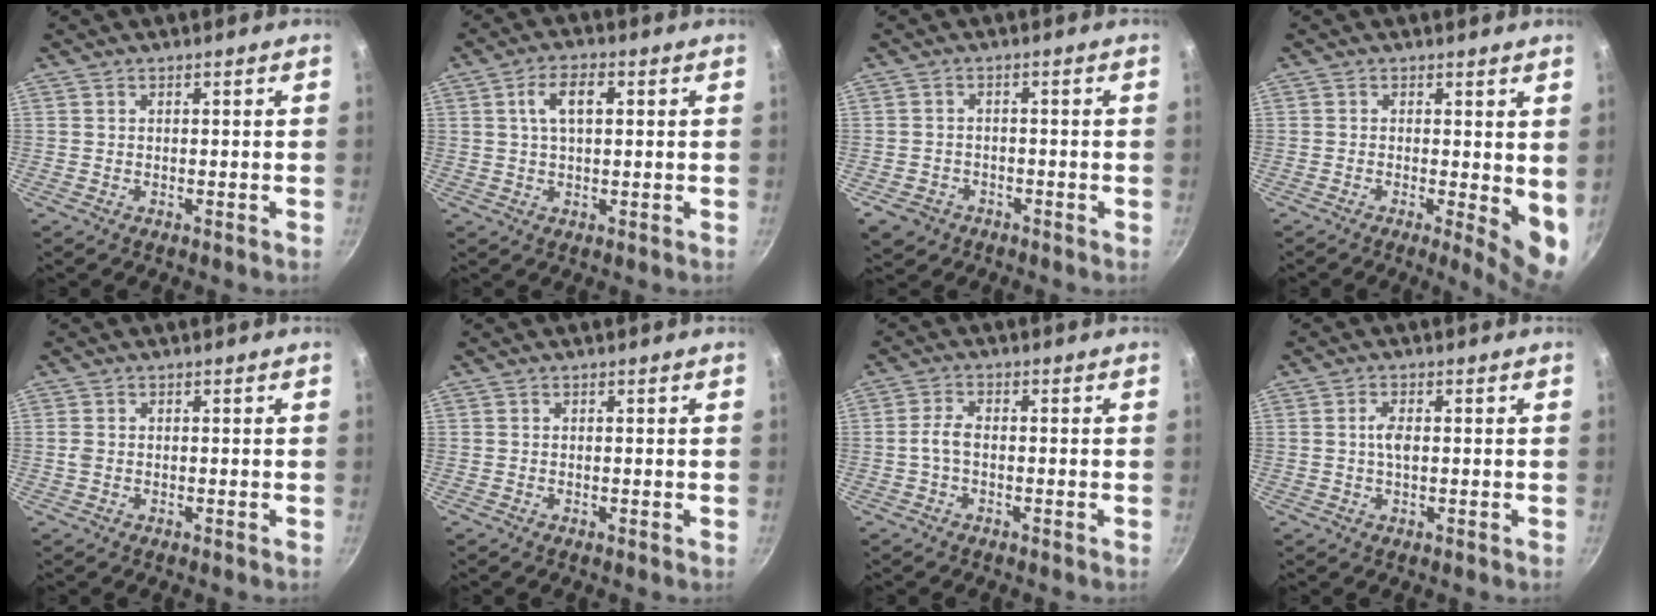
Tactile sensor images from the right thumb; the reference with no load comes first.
{"total": 5.8, "force": [1.4, 2.9, 4.8], "torque": [-0.077, 0.011, 0.023]}
{"total": 4.1, "force": [-2.1, 3.2, 1.4], "torque": [-0.022, 0.021, -0.030]}
{"total": 7.0, "force": [-0.2, 2.3, 6.6], "torque": [-0.079, -0.016, -0.002]}
{"total": 1.2, "force": [-0.2, 0.9, 0.7], "torque": [-0.017, 0.002, -0.004]}
{"total": 0.0}
{"total": 3.0, "force": [-0.8, 1.5, 2.5], "torque": [-0.054, 0.017, -0.022]}
{"total": 2.8, "force": [0.2, 1.3, 2.5], "torque": [-0.045, 0.005, 0.001]}